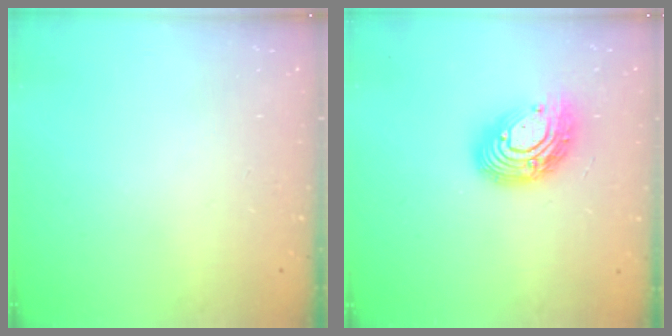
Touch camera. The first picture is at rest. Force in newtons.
{"total": 14.3, "press": 14.2, "slide": 1.3}